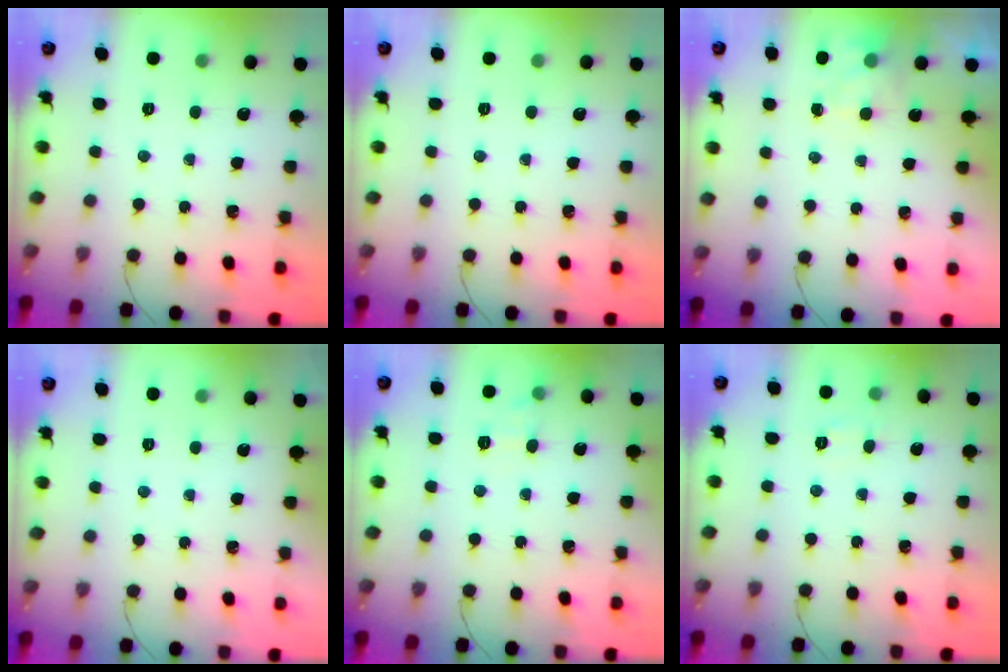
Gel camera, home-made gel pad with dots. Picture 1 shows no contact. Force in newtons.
{"total": 0.0}
{"total": 3.0, "press": 2.7, "slide": 1.4}
{"total": 1.8, "press": 1.7, "slide": 0.3}
{"total": 6.9, "press": 6.7, "slide": 1.7}
{"total": 5.0, "press": 4.9, "slide": 1.1}